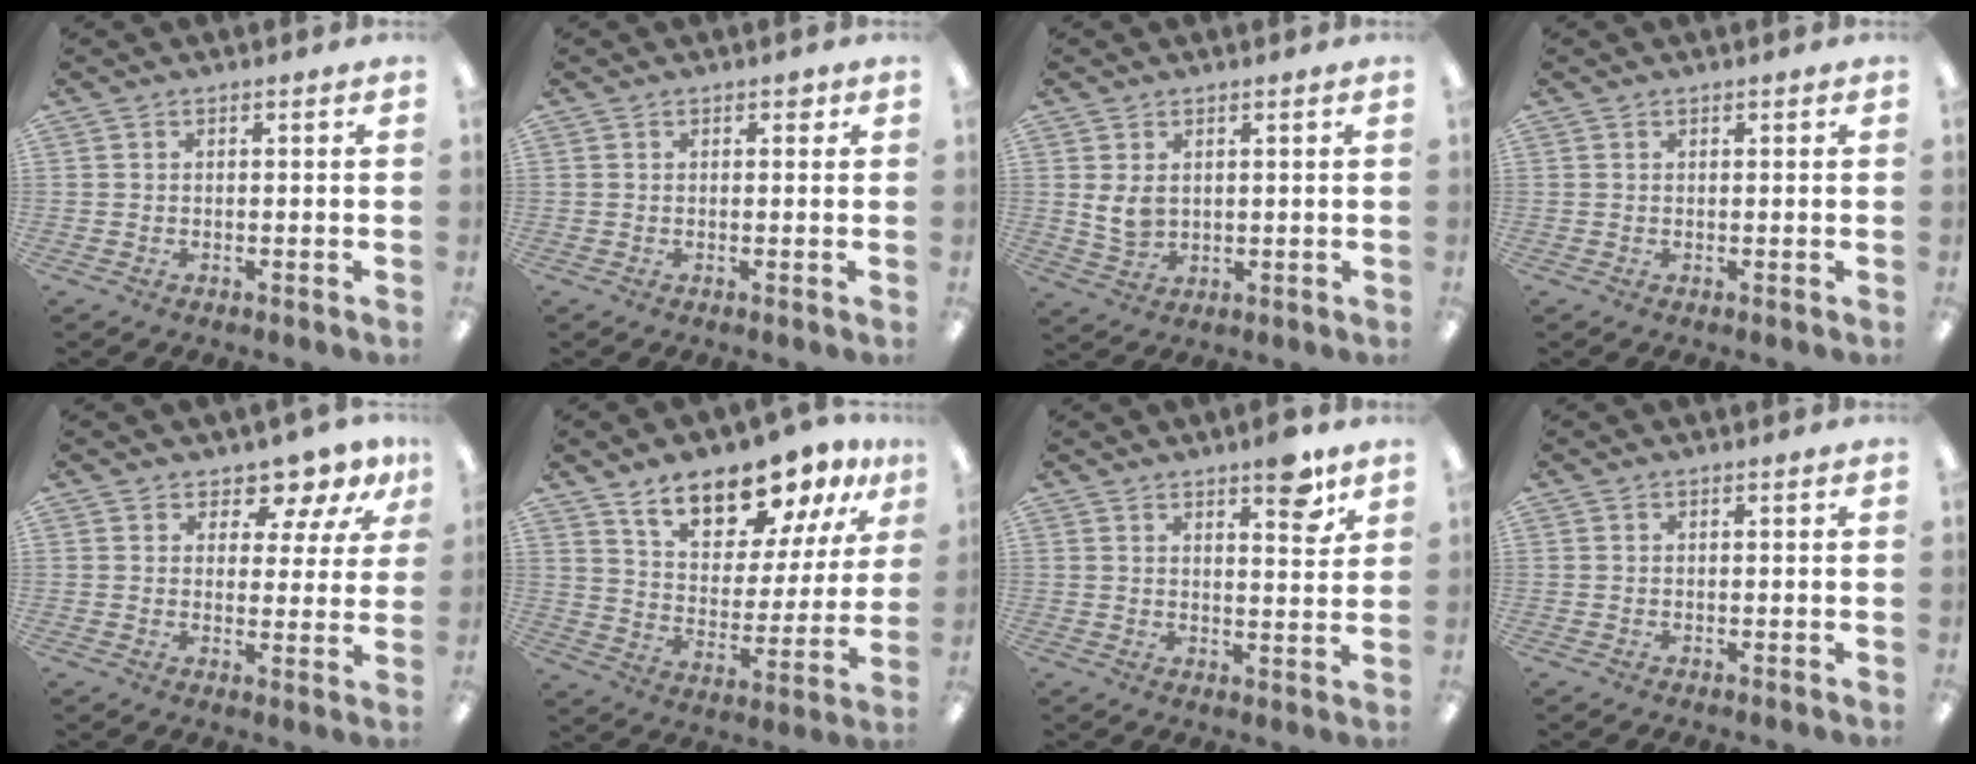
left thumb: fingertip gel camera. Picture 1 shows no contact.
{"total": 1.3, "force": [0.8, 0.7, 0.7], "torque": [0.001, -0.004, 0.010]}
{"total": 5.1, "force": [1.7, 3.5, 3.2], "torque": [-0.070, -0.007, 0.029]}
{"total": 0.6, "force": [0.5, 0.3, 0.2], "torque": [0.005, -0.002, 0.008]}
{"total": 7.9, "force": [6.6, 3.5, 2.6], "torque": [-0.041, -0.044, 0.119]}
{"total": 15.1, "force": [13.1, 6.0, 4.5], "torque": [-0.077, -0.105, 0.234]}
{"total": 7.1, "force": [5.1, 2.0, 4.5], "torque": [-0.045, -0.034, 0.079]}
{"total": 0.0}